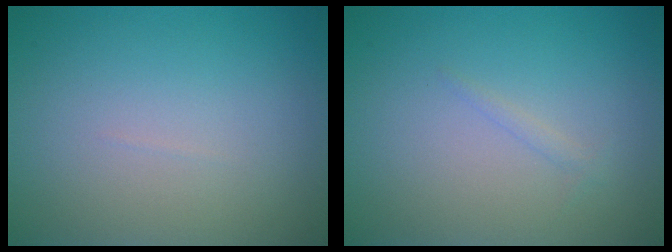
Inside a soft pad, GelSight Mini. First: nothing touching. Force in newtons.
{"total": 0.6, "press": 0.6, "slide": 0.1}